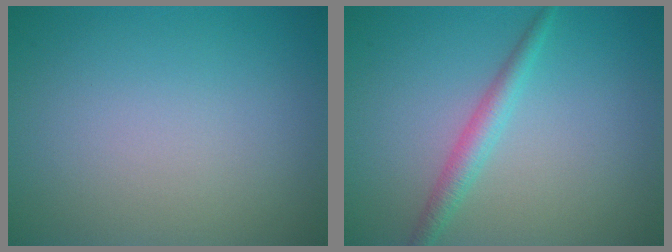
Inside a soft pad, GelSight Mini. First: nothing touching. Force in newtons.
{"total": 2.2, "press": 2.2, "slide": 0.1}